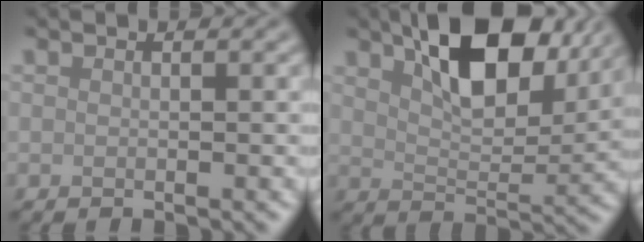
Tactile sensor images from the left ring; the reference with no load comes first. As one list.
[{"total": 10.4, "force": [5.5, 4.6, 7.6], "torque": [-0.123, 0.010, 0.093]}]